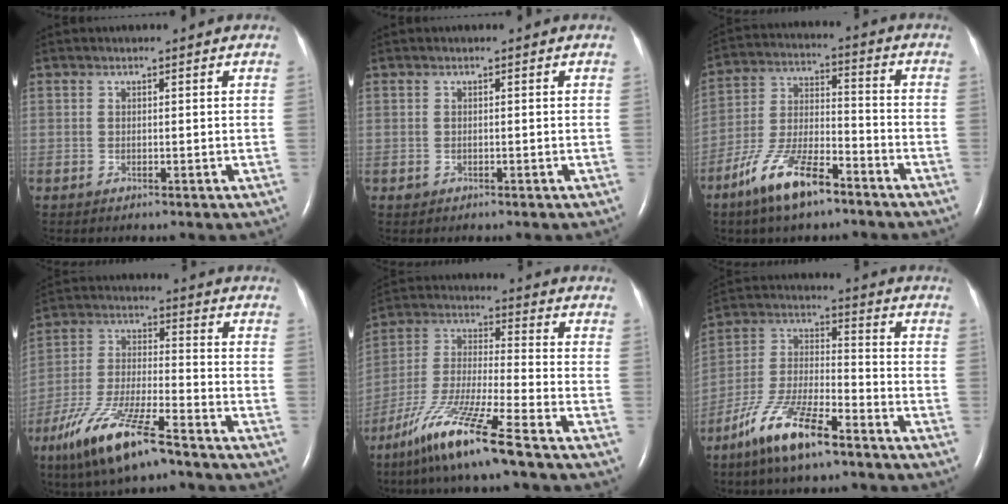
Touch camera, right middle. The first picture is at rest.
{"total": 0.5, "force": [-0.2, 0.5, 0.1], "torque": [-0.003, 0.003, -0.003]}
{"total": 12.1, "force": [-8.0, 3.4, 8.3], "torque": [-0.173, -0.003, -0.153]}
{"total": 14.1, "force": [-9.3, 2.5, 10.3], "torque": [-0.213, -0.024, -0.172]}
{"total": 14.0, "force": [-9.4, -0.4, 10.4], "torque": [-0.219, -0.034, -0.180]}
{"total": 13.2, "force": [-8.8, 2.9, 9.4], "torque": [-0.200, -0.012, -0.166]}